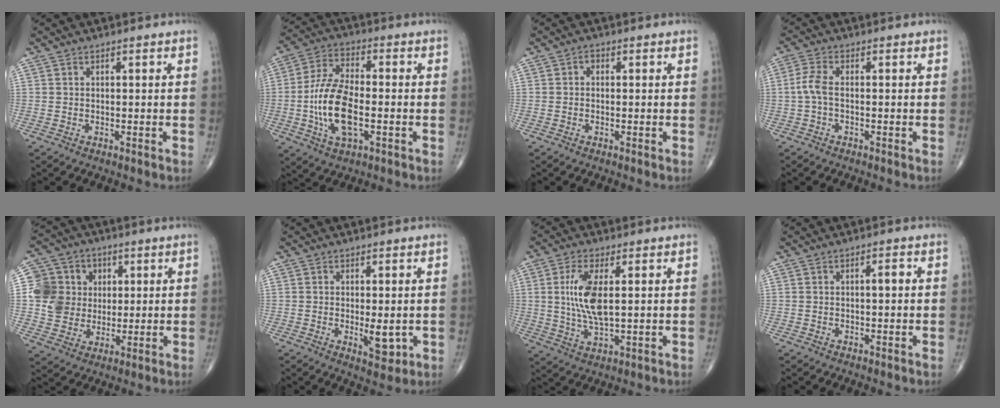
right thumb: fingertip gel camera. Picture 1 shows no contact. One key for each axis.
{"total": 13.4, "fx": -2.5, "fy": 6.2, "fz": 11.7, "tx": -0.236, "ty": 0.013, "tz": -0.049}
{"total": 0.9, "fx": 0.0, "fy": 0.8, "fz": 0.6, "tx": -0.002, "ty": 0.003, "tz": -0.006}
{"total": 3.4, "fx": -0.6, "fy": 1.3, "fz": 3.1, "tx": -0.078, "ty": 0.004, "tz": -0.018}
{"total": 11.9, "fx": 1.9, "fy": 10.9, "fz": 4.4, "tx": -0.052, "ty": 0.008, "tz": 0.036}
{"total": 4.2, "fx": -0.5, "fy": 1.8, "fz": 3.8, "tx": -0.047, "ty": -0.010, "tz": 0.000}
{"total": 9.1, "fx": 1.5, "fy": 3.4, "fz": 8.3, "tx": -0.177, "ty": -0.012, "tz": 0.032}
{"total": 1.6, "fx": 0.1, "fy": 0.5, "fz": 1.5, "tx": -0.025, "ty": 0.003, "tz": 0.000}